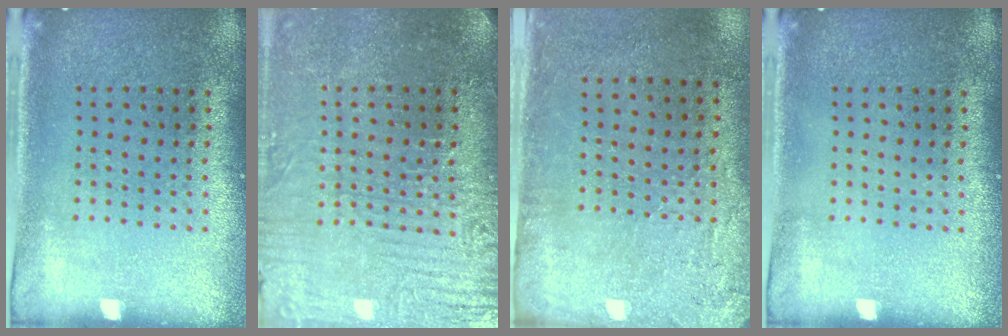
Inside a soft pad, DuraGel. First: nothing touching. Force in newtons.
{"total": 3.8, "press": 3.6, "slide": 1.3}
{"total": 2.8, "press": 2.3, "slide": 1.6}
{"total": 0.0}